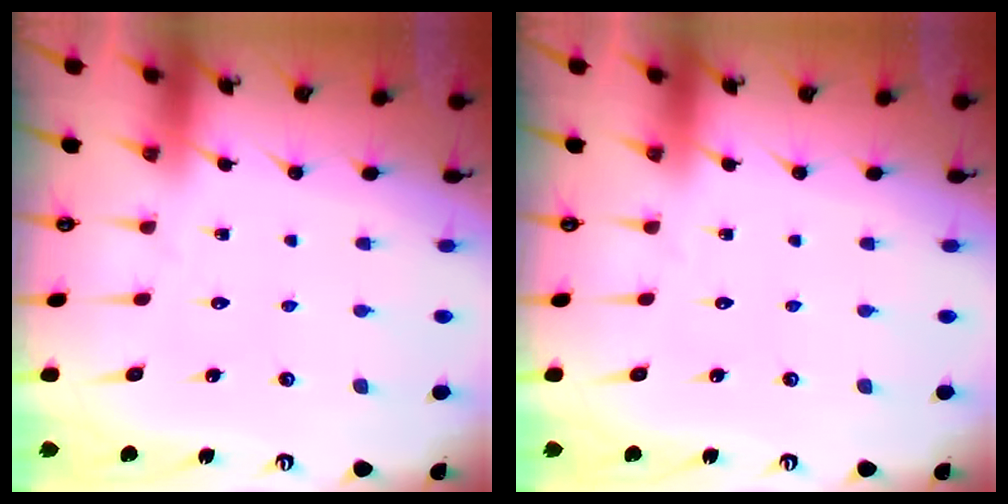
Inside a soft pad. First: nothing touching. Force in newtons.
{"total": 0.0}